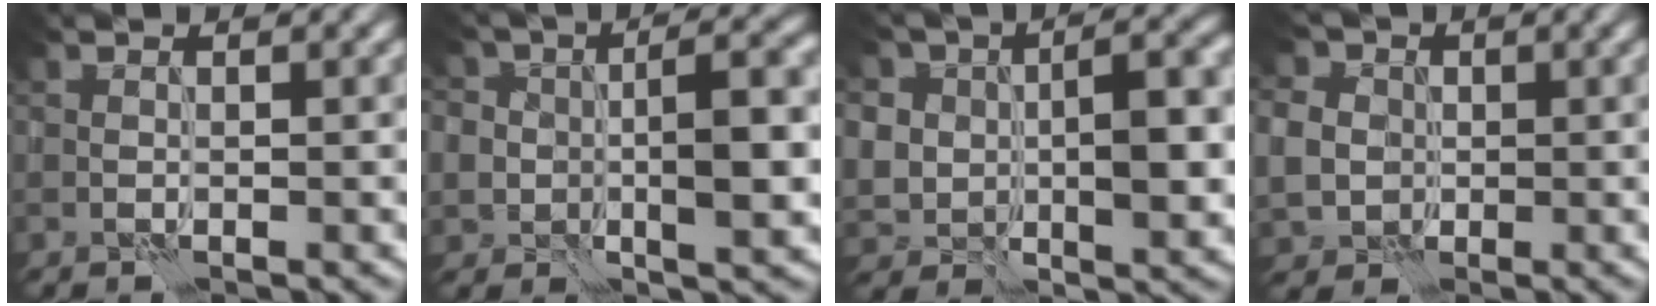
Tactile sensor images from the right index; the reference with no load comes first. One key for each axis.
{"total": 8.2, "fx": -1.1, "fy": 4.9, "fz": 6.5, "tx": -0.103, "ty": 0.003, "tz": -0.020}
{"total": 8.9, "fx": 0.2, "fy": 6.2, "fz": 6.3, "tx": -0.094, "ty": 0.003, "tz": 0.002}
{"total": 6.9, "fx": 0.3, "fy": 6.3, "fz": 2.9, "tx": -0.076, "ty": 0.010, "tz": -0.015}